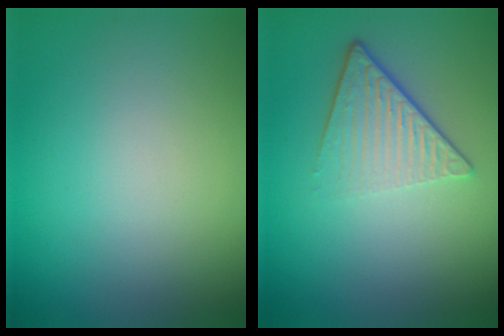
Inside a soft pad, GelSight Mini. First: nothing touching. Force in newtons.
{"total": 4.6, "press": 2.8, "slide": 3.7}